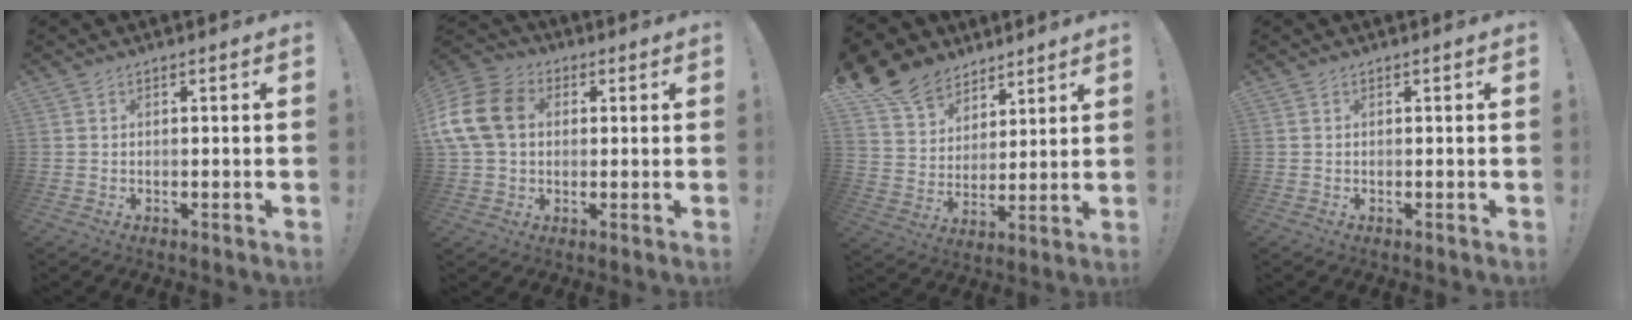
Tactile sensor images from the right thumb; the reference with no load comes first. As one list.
[{"total": 16.0, "force": [2.4, 12.4, 9.8], "torque": [-0.184, 0.006, 0.050]}, {"total": 13.0, "force": [9.8, 8.1, 2.9], "torque": [-0.061, -0.072, 0.191]}, {"total": 0.0}]